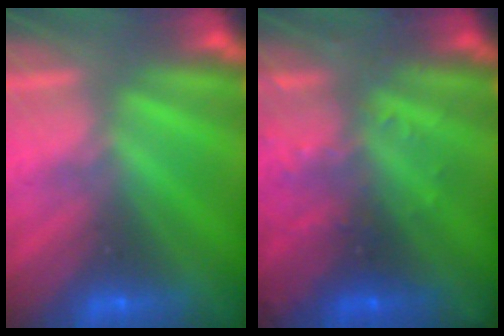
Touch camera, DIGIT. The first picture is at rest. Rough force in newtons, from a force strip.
{"total": 2.9}